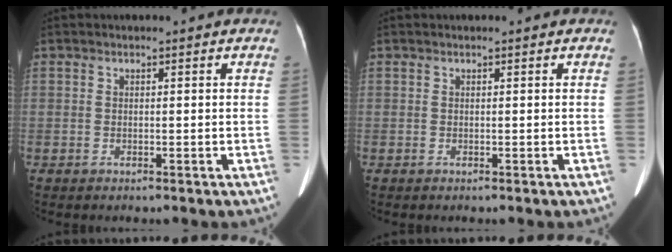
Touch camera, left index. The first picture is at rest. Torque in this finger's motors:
{"motor_torque": [0.14, 0.17, 0.03, 0.02]}